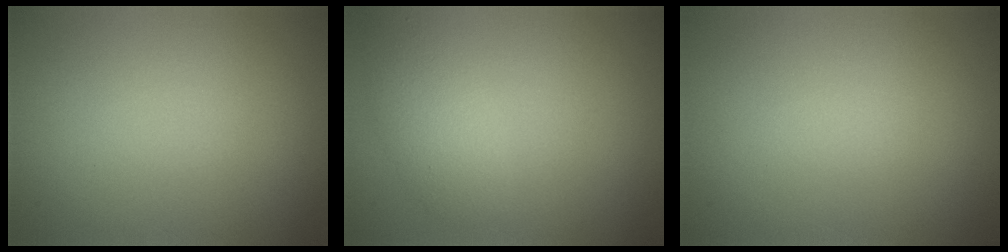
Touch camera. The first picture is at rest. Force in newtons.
{"total": 2.6, "press": 2.6, "slide": 0.2}
{"total": 0.0}